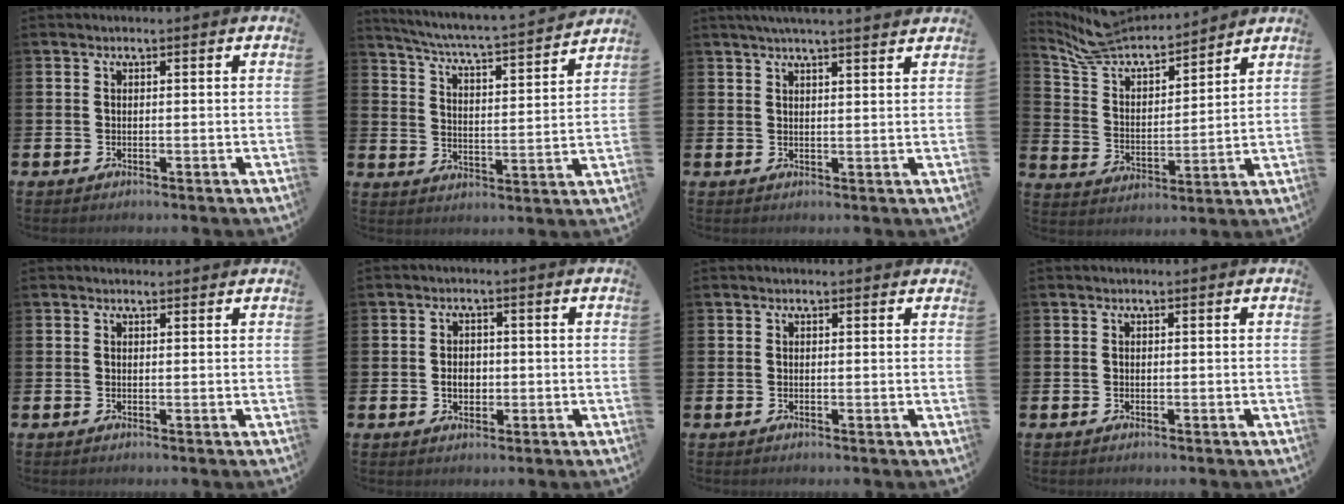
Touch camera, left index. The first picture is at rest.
{"total": 5.2, "force": [5.0, -0.2, 1.6], "torque": [-0.057, -0.048, 0.078]}
{"total": 3.5, "force": [3.3, -0.3, 1.2], "torque": [-0.023, -0.011, 0.059]}
{"total": 7.8, "force": [7.3, 2.2, 1.5], "torque": [-0.073, -0.057, 0.129]}
{"total": 0.7, "force": [0.6, 0.2, 0.1], "torque": [0.006, -0.001, 0.009]}
{"total": 2.6, "force": [-0.3, 2.0, 1.7], "torque": [-0.015, -0.002, -0.013]}
{"total": 0.0}
{"total": 0.0}